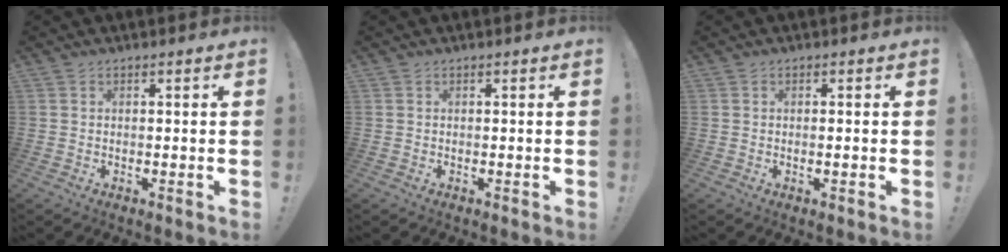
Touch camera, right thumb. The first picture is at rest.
{"total": 0.0}
{"total": 0.8, "force": [-0.3, -0.2, 0.7], "torque": [-0.013, 0.001, -0.006]}